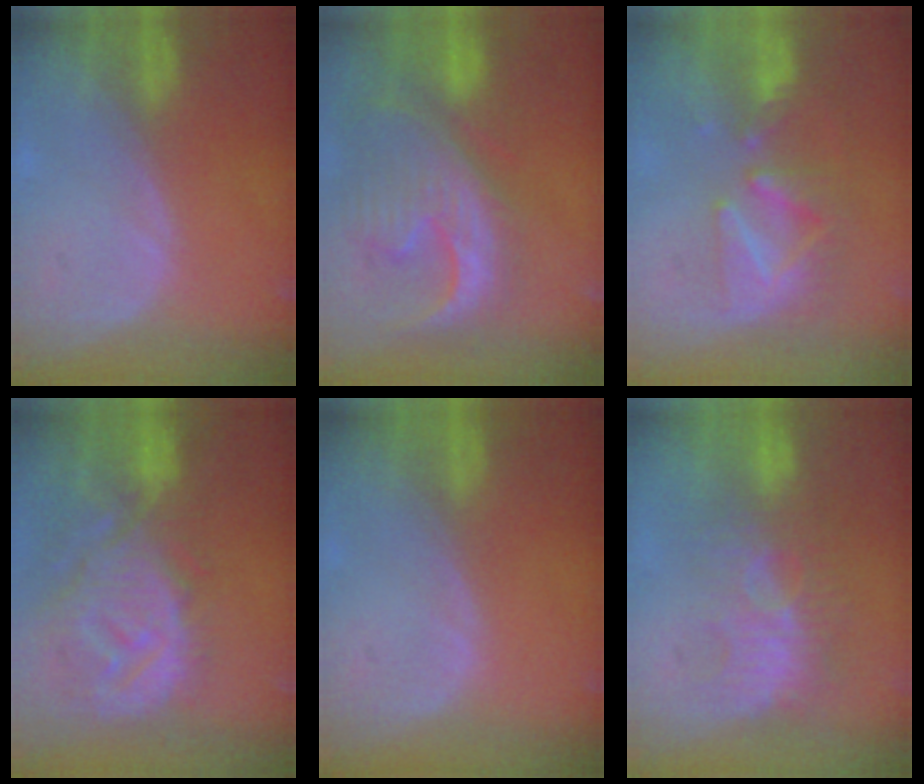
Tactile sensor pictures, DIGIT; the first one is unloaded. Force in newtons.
{"total": 13.4, "press": 11.5, "slide": 6.9}
{"total": 8.5, "press": 8.0, "slide": 3.1}
{"total": 13.3, "press": 11.6, "slide": 6.4}
{"total": 0.0}
{"total": 8.7, "press": 8.2, "slide": 2.8}